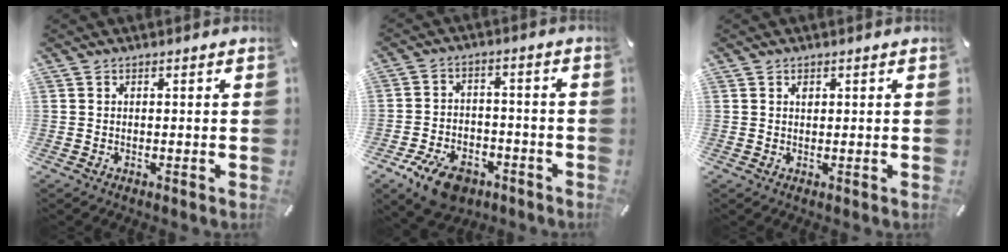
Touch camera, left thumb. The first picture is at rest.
{"total": 9.4, "force": [-5.7, 5.9, 4.8], "torque": [-0.088, 0.038, -0.099]}
{"total": 0.8, "force": [0.3, 0.6, 0.4], "torque": [-0.001, -0.004, 0.005]}